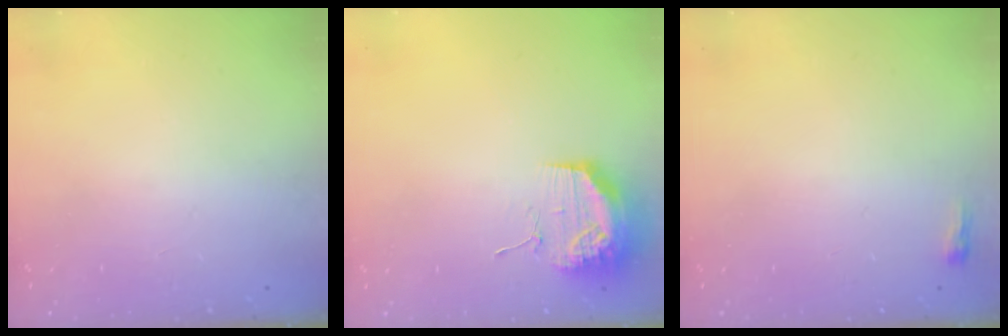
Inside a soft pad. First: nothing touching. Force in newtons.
{"total": 17.9, "press": 13.8, "slide": 11.4}
{"total": 2.3, "press": 2.2, "slide": 0.7}